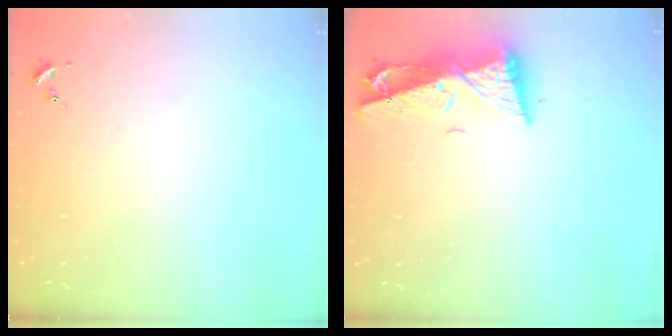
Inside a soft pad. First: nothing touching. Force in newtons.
{"total": 10.1, "press": 10.0, "slide": 1.4}